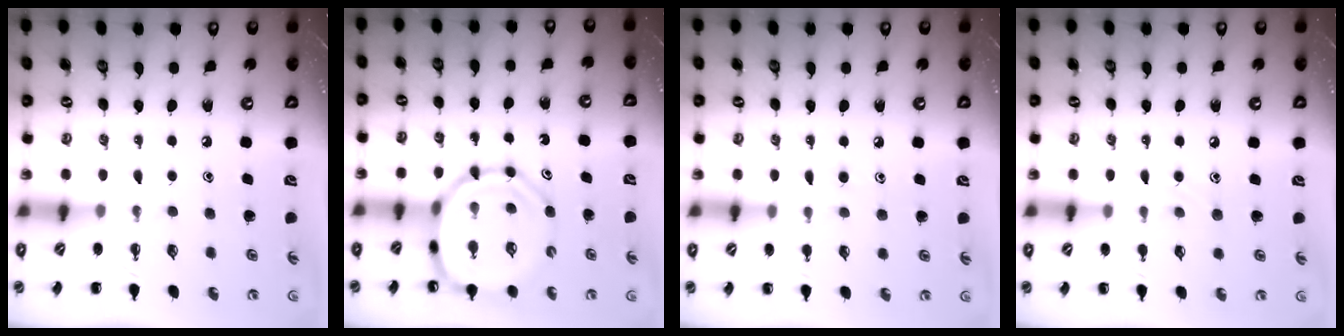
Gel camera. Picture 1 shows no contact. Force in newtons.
{"total": 12.6, "press": 12.1, "slide": 3.5}
{"total": 6.7, "press": 6.3, "slide": 2.3}
{"total": 4.7, "press": 4.5, "slide": 1.5}